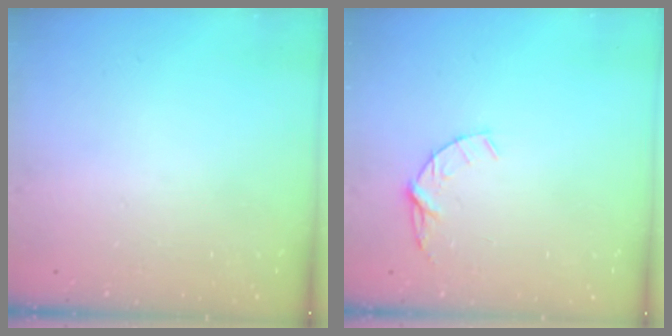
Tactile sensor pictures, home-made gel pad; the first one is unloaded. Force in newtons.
{"total": 4.5, "press": 4.5, "slide": 0.5}